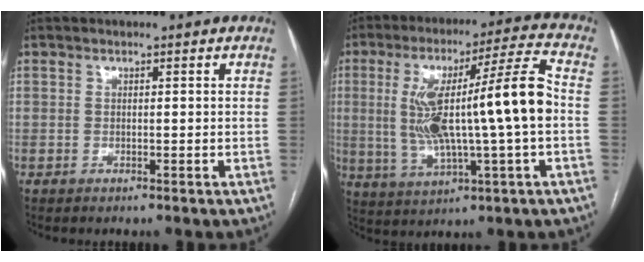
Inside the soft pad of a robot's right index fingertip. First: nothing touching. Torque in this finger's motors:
{"motor_torque": [1.39, -0.75, 0.51, 0.18]}